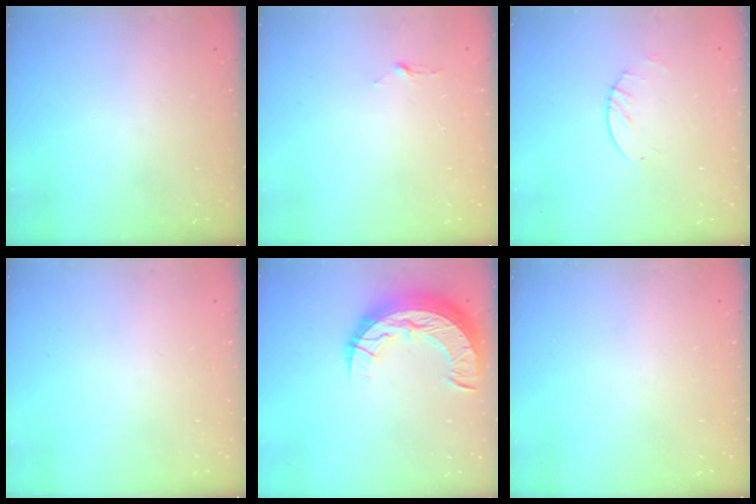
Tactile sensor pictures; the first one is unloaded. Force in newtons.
{"total": 2.9, "press": 2.9, "slide": 0.3}
{"total": 2.6, "press": 2.5, "slide": 0.4}
{"total": 0.0}
{"total": 15.0, "press": 15.0, "slide": 1.0}
{"total": 0.0}